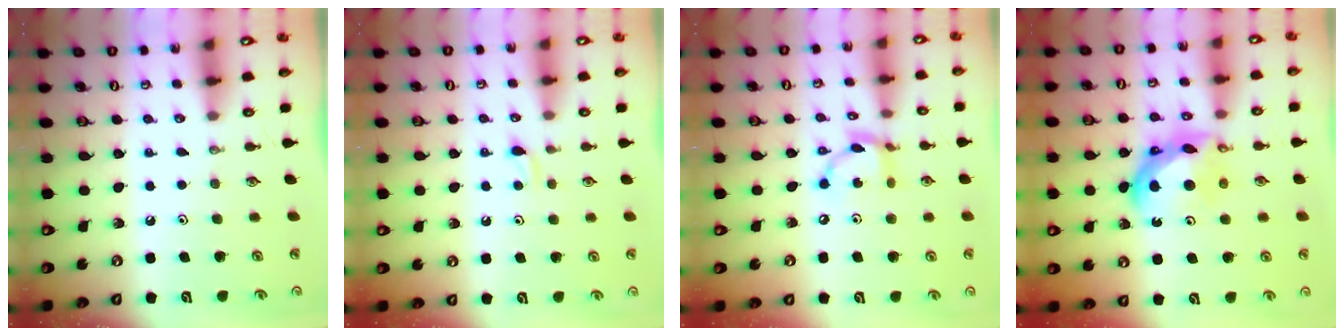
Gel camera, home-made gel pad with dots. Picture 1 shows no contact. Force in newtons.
{"total": 3.3, "press": 3.3, "slide": 0.5}
{"total": 9.4, "press": 9.4, "slide": 0.4}
{"total": 10.2, "press": 10.2, "slide": 0.3}